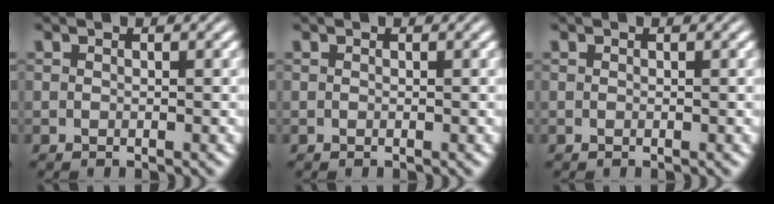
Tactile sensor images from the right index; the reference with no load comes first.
{"total": 0.0}
{"total": 0.0}